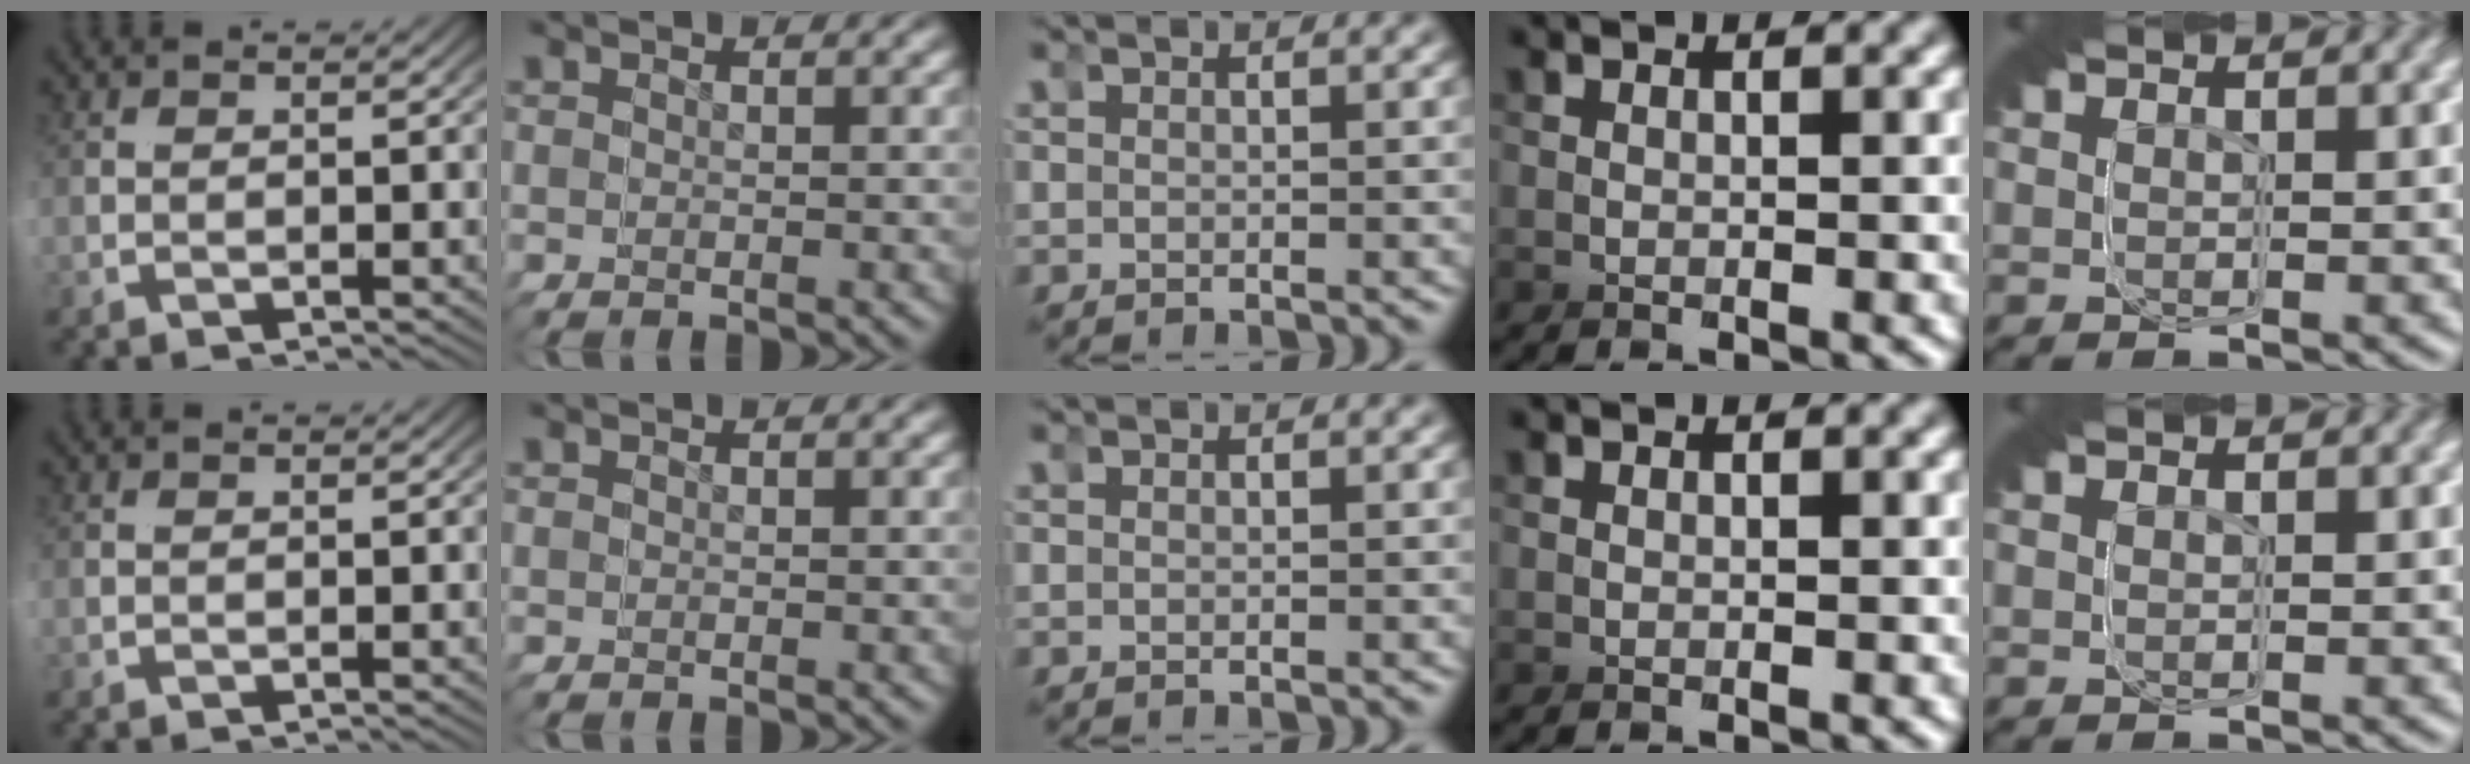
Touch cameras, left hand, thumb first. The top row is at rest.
{}